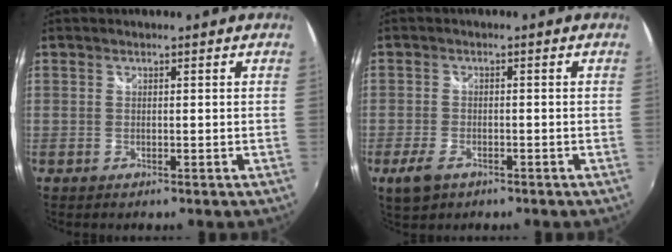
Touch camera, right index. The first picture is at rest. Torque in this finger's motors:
{"motor_torque": [0.20, -0.23, 0.16, 0.02]}